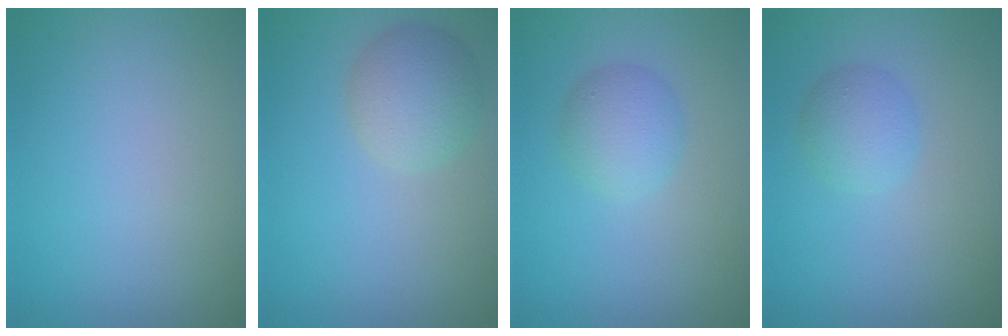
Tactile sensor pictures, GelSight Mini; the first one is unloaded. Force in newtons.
{"total": 3.7, "press": 3.7, "slide": 0.1}
{"total": 2.9, "press": 2.9, "slide": 0.1}
{"total": 2.4, "press": 2.4, "slide": 0.2}